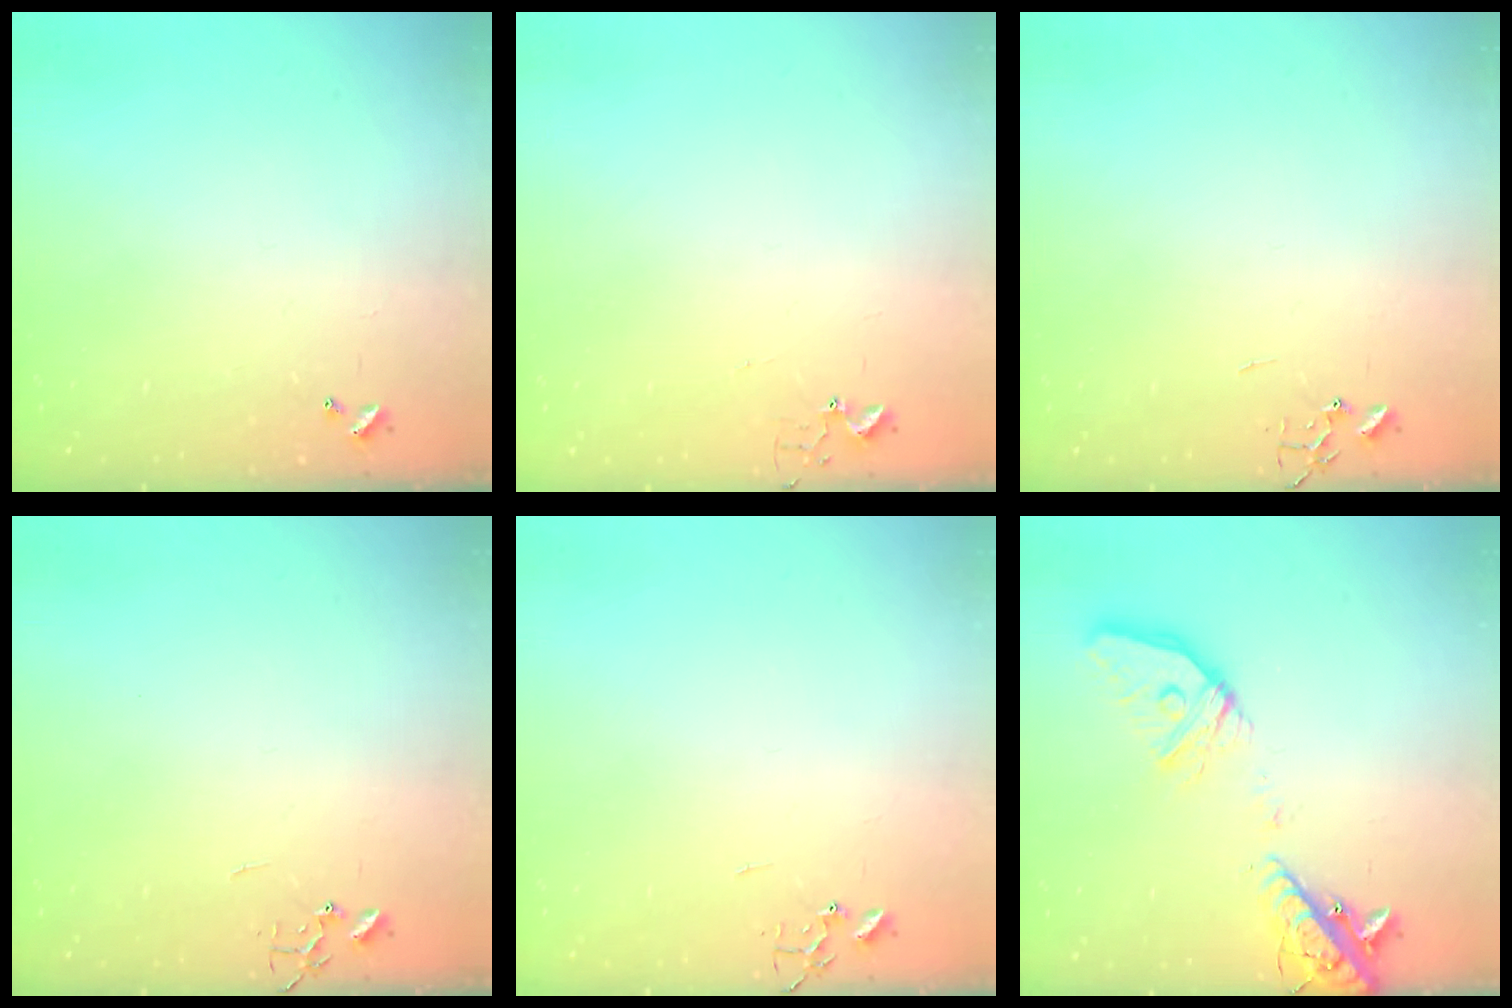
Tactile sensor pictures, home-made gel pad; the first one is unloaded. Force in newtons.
{"total": 2.9, "press": 2.9, "slide": 0.3}
{"total": 0.0}
{"total": 0.0}
{"total": 0.0}
{"total": 20.2, "press": 20.0, "slide": 3.0}